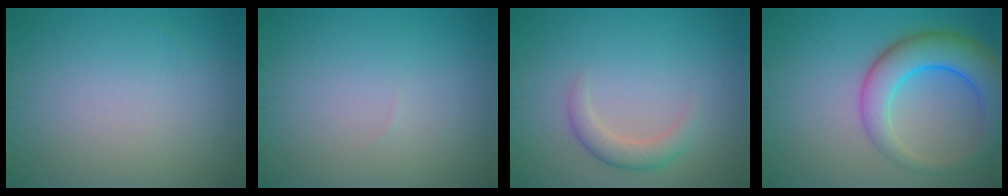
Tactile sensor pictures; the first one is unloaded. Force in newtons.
{"total": 0.0}
{"total": 2.3, "press": 2.3, "slide": 0.1}
{"total": 6.9, "press": 6.9, "slide": 0.4}